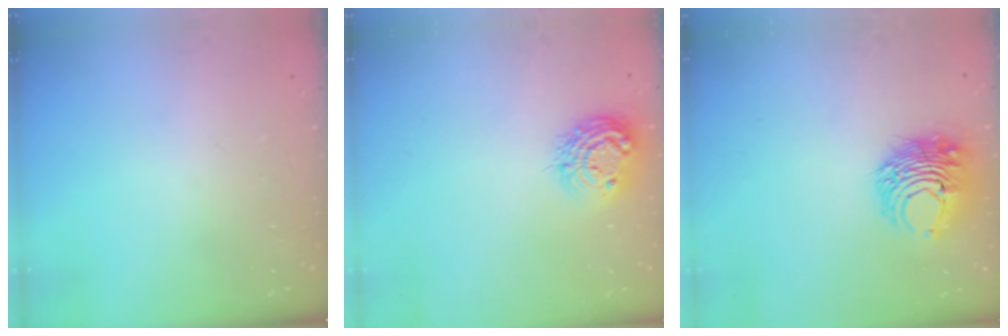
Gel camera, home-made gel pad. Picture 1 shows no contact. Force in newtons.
{"total": 11.0, "press": 11.0, "slide": 0.7}
{"total": 10.0, "press": 10.0, "slide": 0.6}